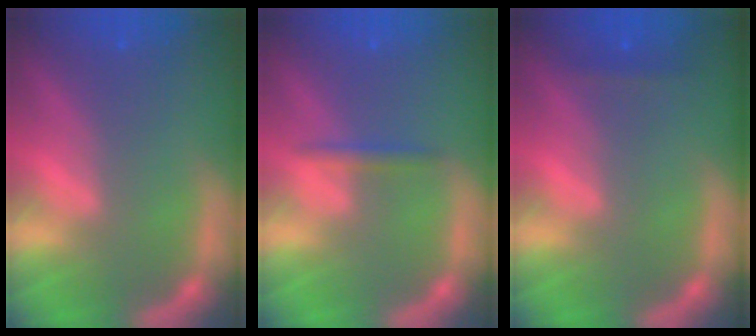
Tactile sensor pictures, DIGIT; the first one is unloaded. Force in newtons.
{"total": 1.4}
{"total": 0.9}